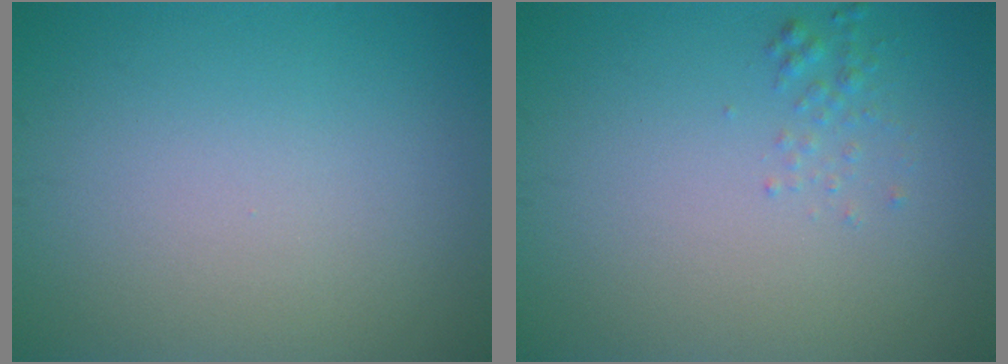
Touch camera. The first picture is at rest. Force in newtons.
{"total": 1.0, "press": 1.0, "slide": 0.0}